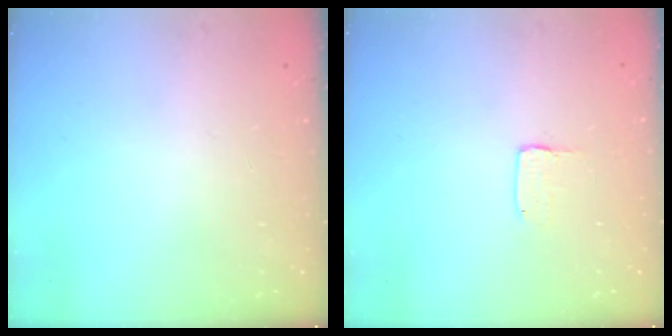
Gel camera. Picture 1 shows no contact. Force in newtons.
{"total": 2.0, "press": 2.0, "slide": 0.0}